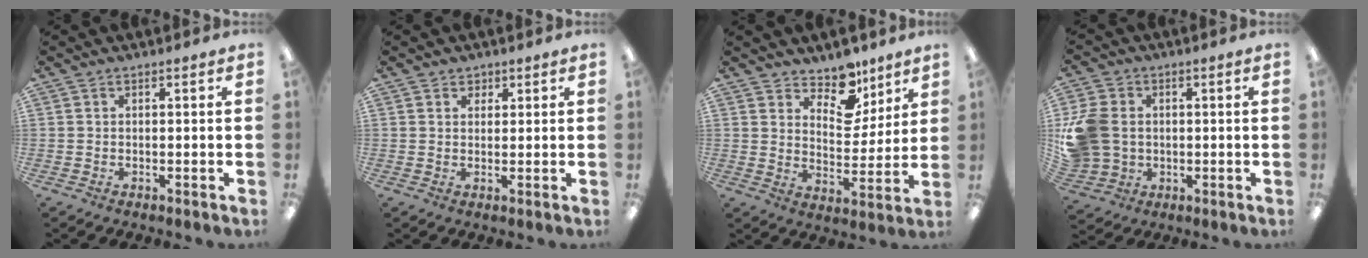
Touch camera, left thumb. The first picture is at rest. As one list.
[{"total": 2.0, "force": [1.3, 1.6, 0.1], "torque": [0.003, 0.000, 0.022]}, {"total": 10.5, "force": [8.1, 5.5, 3.7], "torque": [-0.048, -0.058, 0.146]}, {"total": 12.6, "force": [0.6, 10.6, 6.8], "torque": [-0.158, 0.021, 0.020]}]